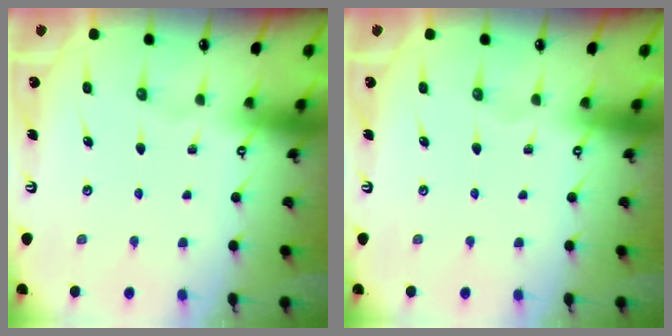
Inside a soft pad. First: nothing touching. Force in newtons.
{"total": 0.0}